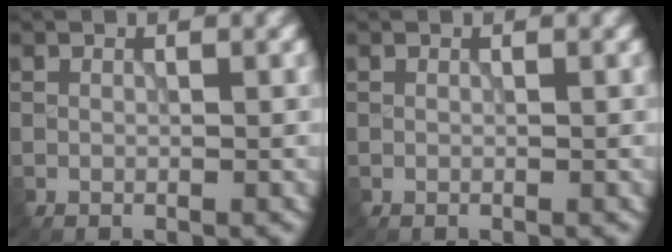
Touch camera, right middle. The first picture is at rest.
{"total": 0.0}